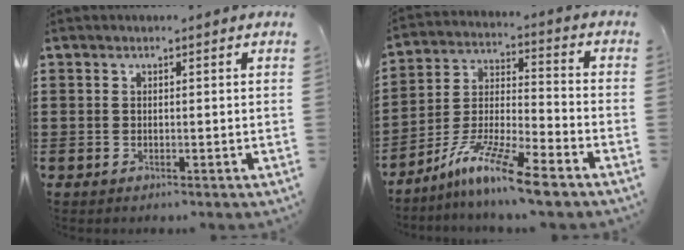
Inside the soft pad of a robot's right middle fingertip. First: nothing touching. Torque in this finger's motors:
{"motor_torque": [2.14, 0.00, 0.55, 0.21]}